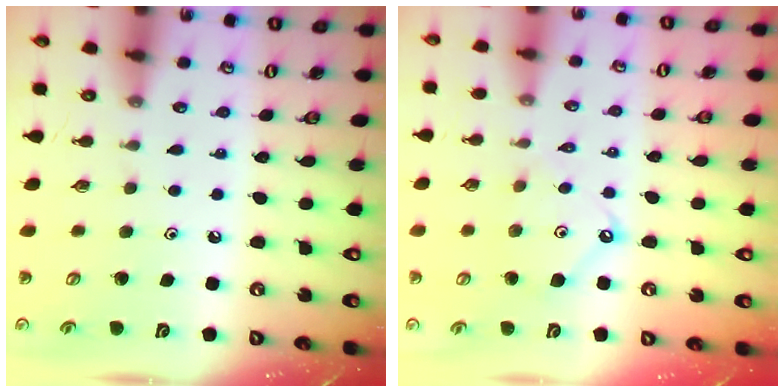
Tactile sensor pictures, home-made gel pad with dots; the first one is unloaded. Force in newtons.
{"total": 6.7, "press": 6.6, "slide": 0.8}